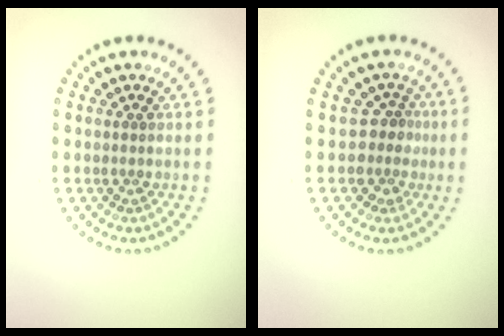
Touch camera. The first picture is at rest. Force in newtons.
{"total": 2.1, "press": 1.5, "slide": 1.5}